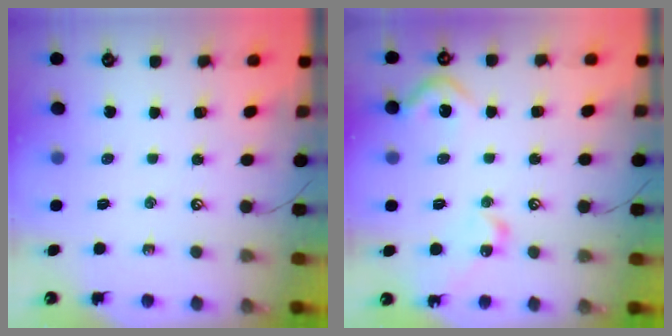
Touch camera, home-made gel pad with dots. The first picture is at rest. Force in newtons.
{"total": 8.2, "press": 8.2, "slide": 0.6}